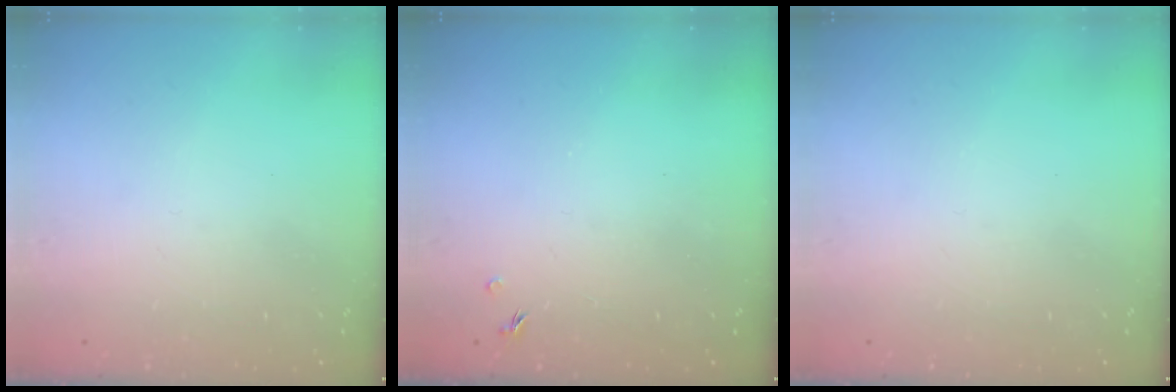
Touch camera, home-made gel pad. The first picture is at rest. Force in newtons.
{"total": 1.3, "press": 1.3, "slide": 0.3}
{"total": 0.0}